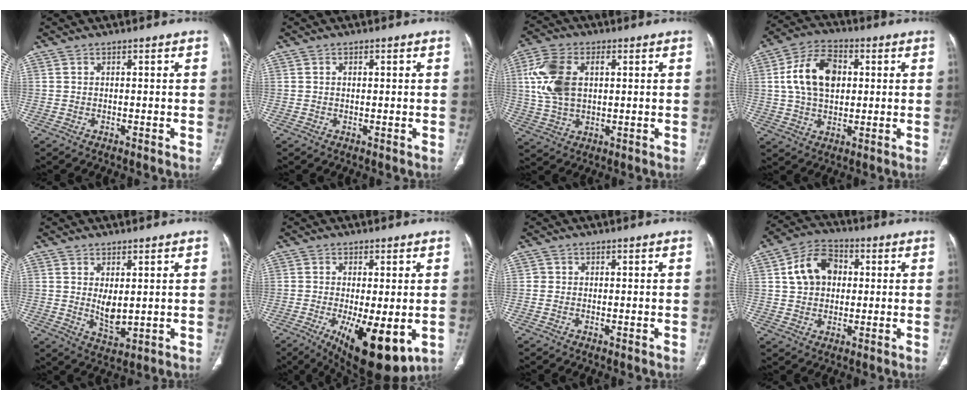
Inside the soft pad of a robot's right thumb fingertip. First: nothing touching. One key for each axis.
{"total": 0.7, "fx": 0.2, "fy": 0.4, "fz": 0.5, "tx": -0.012, "ty": 0.002, "tz": 0.004}
{"total": 12.1, "fx": 2.4, "fy": 7.5, "fz": 9.2, "tx": -0.192, "ty": 0.005, "tz": 0.046}
{"total": 13.1, "fx": 2.2, "fy": 8.5, "fz": 9.7, "tx": -0.161, "ty": 0.011, "tz": 0.035}
{"total": 5.0, "fx": 0.8, "fy": 2.5, "fz": 4.3, "tx": -0.066, "ty": -0.019, "tz": 0.026}
{"total": 13.9, "fx": -4.0, "fy": 5.0, "fz": 12.3, "tx": -0.181, "ty": -0.025, "tz": -0.045}
{"total": 0.6, "fx": 0.0, "fy": 0.6, "fz": 0.1, "tx": 0.002, "ty": 0.003, "tz": -0.001}
{"total": 10.4, "fx": 1.9, "fy": 7.9, "fz": 6.5, "tx": -0.092, "ty": 0.015, "tz": 0.026}